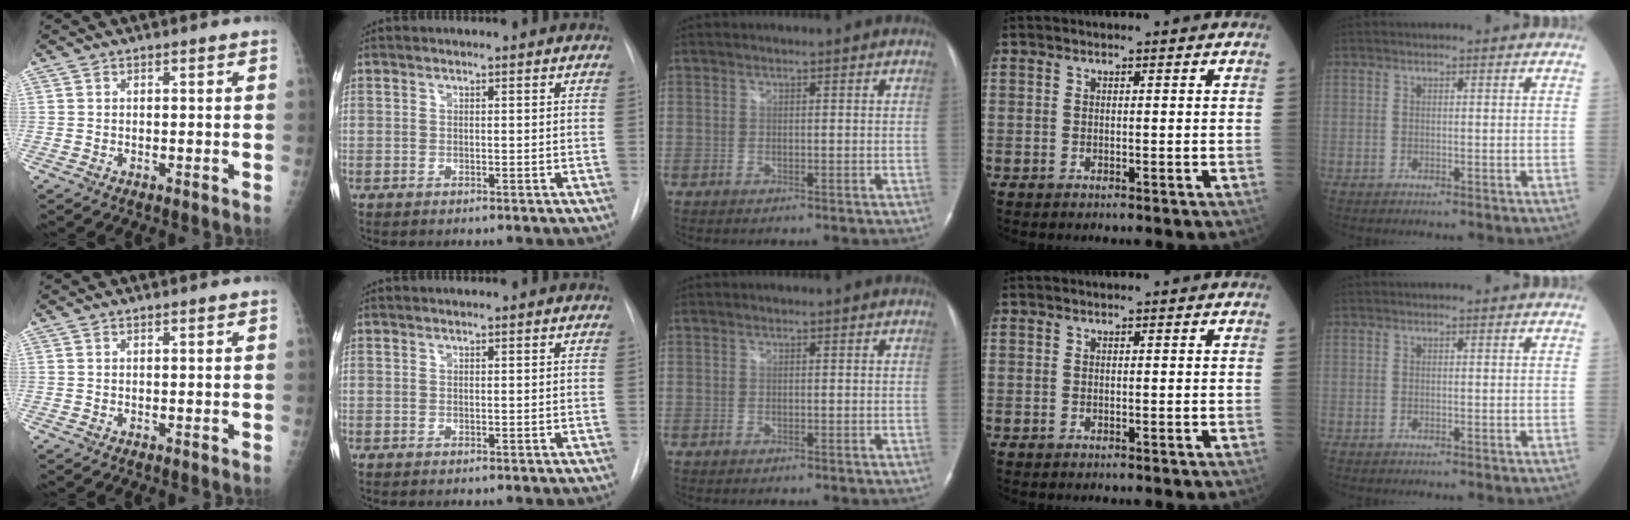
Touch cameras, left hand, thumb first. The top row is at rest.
{}